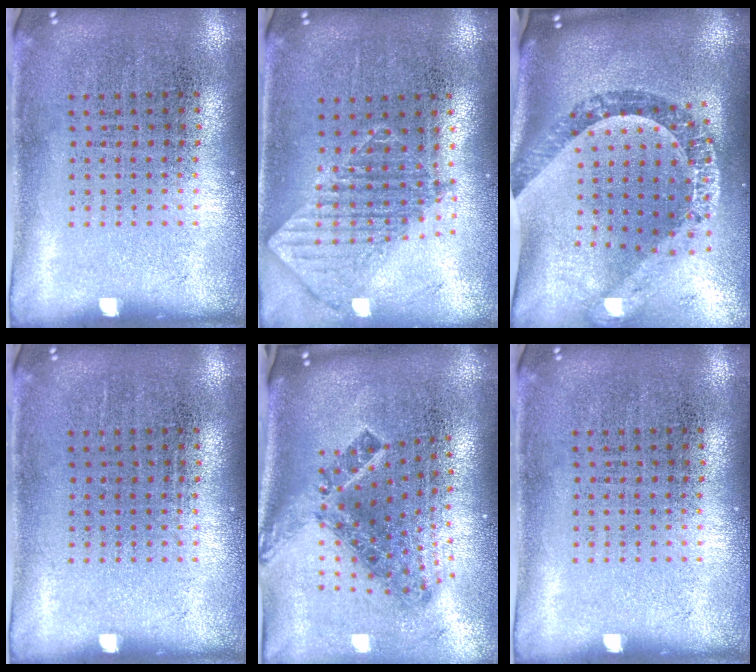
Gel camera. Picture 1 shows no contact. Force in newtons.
{"total": 1.2, "press": 1.1, "slide": 0.6}
{"total": 2.4, "press": 1.9, "slide": 1.5}
{"total": 0.0}
{"total": 2.1, "press": 1.3, "slide": 1.6}
{"total": 0.0}